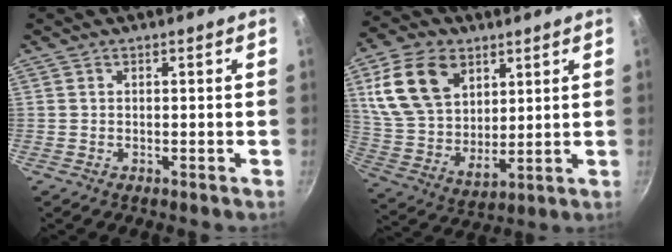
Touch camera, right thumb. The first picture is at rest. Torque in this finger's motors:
{"motor_torque": [-0.76, 1.23, 0.80, 0.32, 0.16]}